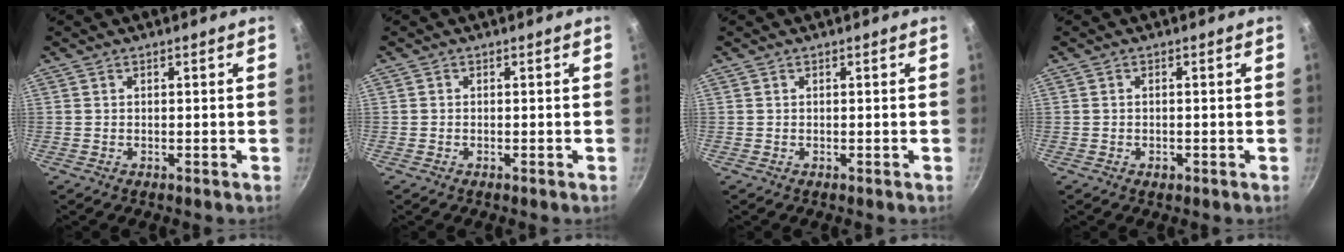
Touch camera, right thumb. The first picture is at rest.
{"total": 0.0}
{"total": 0.0}
{"total": 1.3, "force": [-0.6, 0.9, 0.7], "torque": [-0.011, 0.002, -0.009]}